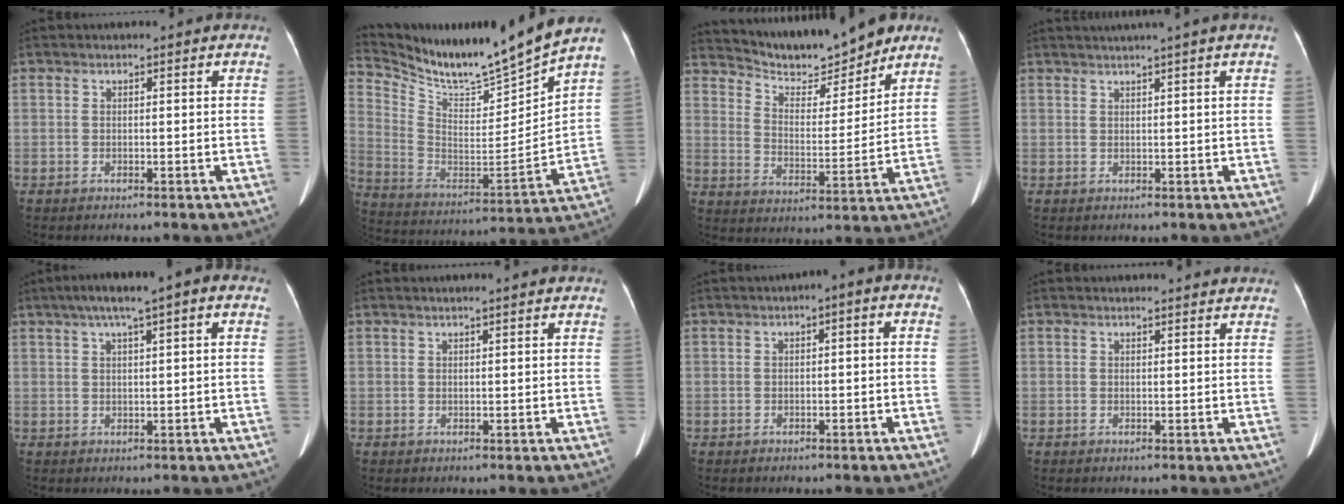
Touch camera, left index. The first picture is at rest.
{"total": 16.6, "force": [15.4, -1.6, 6.0], "torque": [-0.132, -0.051, 0.275]}
{"total": 12.5, "force": [11.6, 2.0, 4.0], "torque": [-0.069, -0.004, 0.192]}
{"total": 3.8, "force": [2.9, -1.4, 2.0], "torque": [-0.023, 0.013, 0.048]}
{"total": 6.8, "force": [3.1, 0.6, 6.0], "torque": [-0.096, 0.034, 0.047]}
{"total": 2.5, "force": [2.2, -0.3, 1.2], "torque": [-0.014, 0.016, 0.031]}
{"total": 2.2, "force": [-0.3, 0.8, 2.0], "torque": [-0.024, 0.018, -0.010]}
{"total": 4.9, "force": [4.8, 0.5, 1.1], "torque": [-0.012, 0.014, 0.045]}